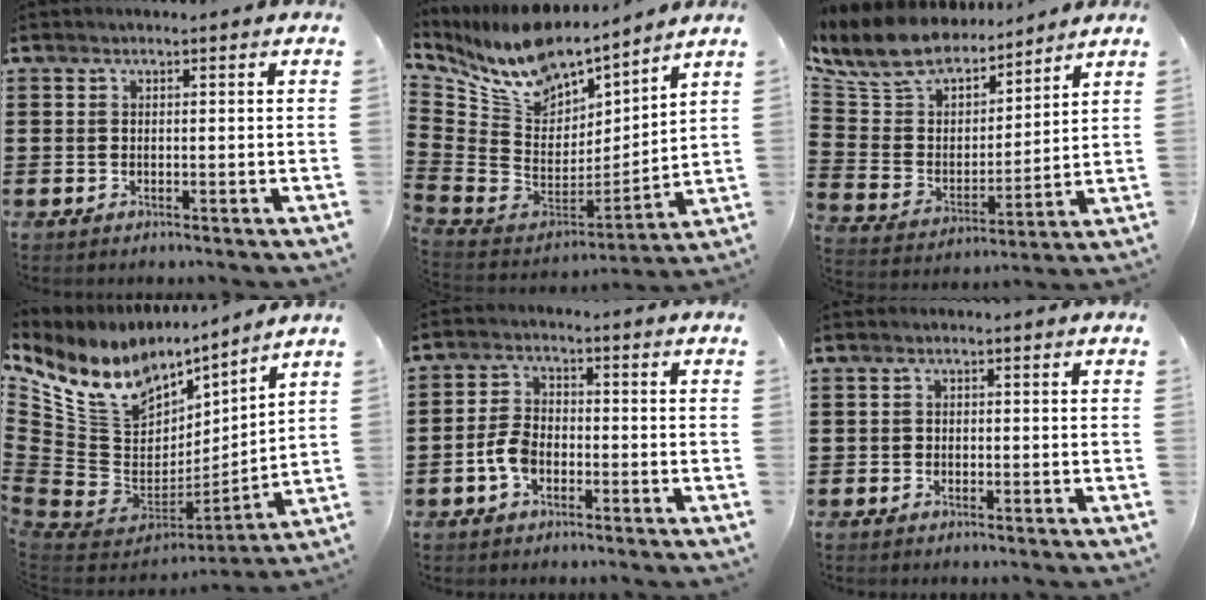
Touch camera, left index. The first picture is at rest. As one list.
[{"total": 10.2, "force": [8.8, 4.0, 3.4], "torque": [-0.125, -0.069, 0.158]}, {"total": 10.1, "force": [8.9, 3.9, 2.6], "torque": [-0.099, -0.054, 0.163]}, {"total": 12.2, "force": [6.2, 8.6, 5.9], "torque": [-0.163, -0.045, 0.115]}, {"total": 4.7, "force": [-1.7, 2.9, 3.3], "torque": [-0.085, 0.000, -0.039]}, {"total": 0.8, "force": [-0.4, 0.7, 0.1], "torque": [-0.004, 0.001, -0.009]}]